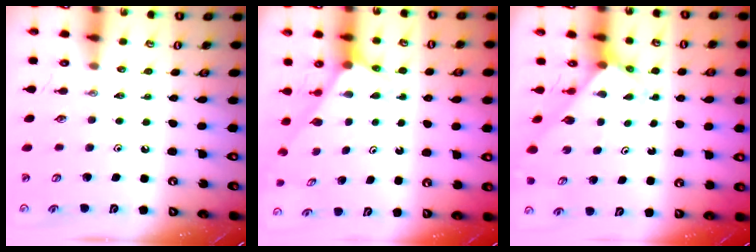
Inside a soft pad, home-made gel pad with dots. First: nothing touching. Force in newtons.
{"total": 2.5, "press": 2.5, "slide": 0.2}
{"total": 2.8, "press": 2.8, "slide": 0.2}